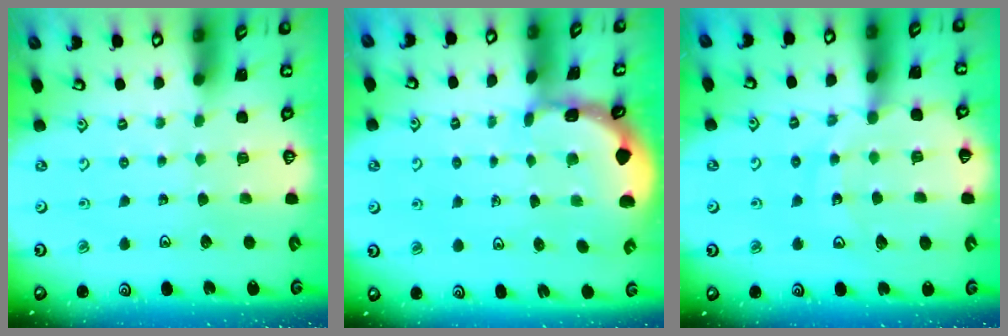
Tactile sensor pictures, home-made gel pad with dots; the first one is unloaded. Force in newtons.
{"total": 2.7, "press": 2.7, "slide": 0.3}
{"total": 11.7, "press": 11.6, "slide": 1.4}